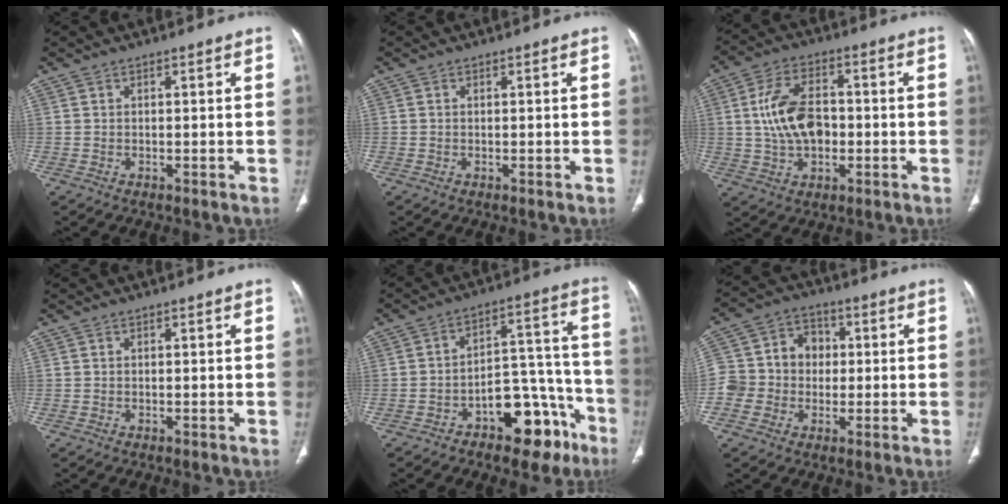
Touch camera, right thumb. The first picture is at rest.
{"total": 0.0}
{"total": 11.6, "force": [-0.1, 7.4, 8.9], "torque": [-0.153, 0.017, -0.003]}
{"total": 0.0}
{"total": 14.6, "force": [-8.4, 7.6, 9.3], "torque": [-0.076, 0.087, -0.116]}
{"total": 11.1, "force": [-0.5, 10.0, 4.8], "torque": [-0.058, 0.035, -0.016]}